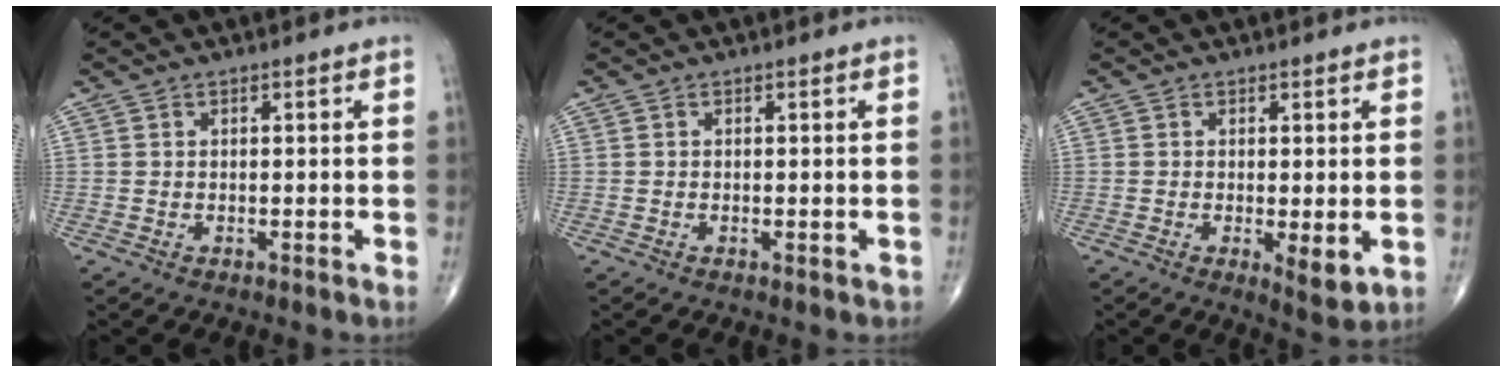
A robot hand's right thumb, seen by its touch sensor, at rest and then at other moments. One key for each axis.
{"total": 0.6, "fx": -0.2, "fy": 0.3, "fz": 0.5, "tx": -0.005, "ty": -0.001, "tz": -0.003}
{"total": 4.5, "fx": -0.8, "fy": 1.4, "fz": 4.2, "tx": -0.064, "ty": -0.016, "tz": -0.011}